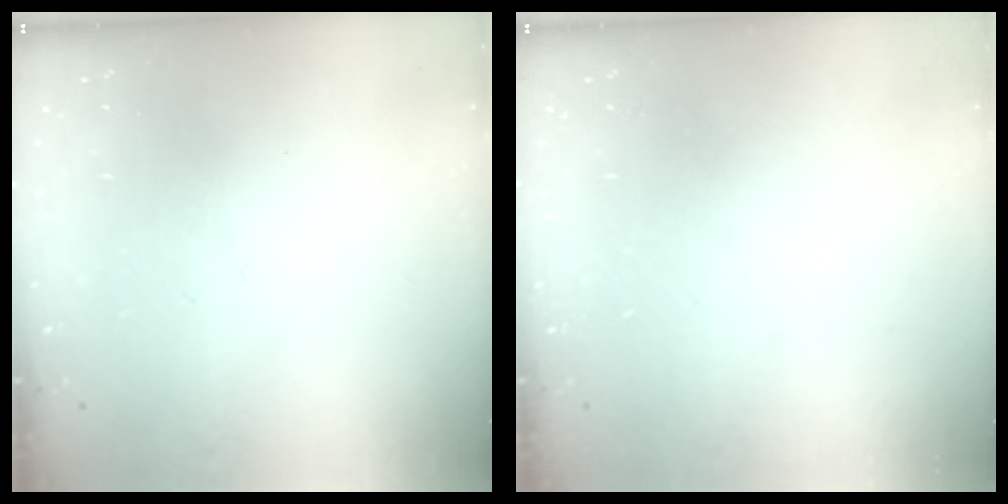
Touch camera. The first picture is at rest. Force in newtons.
{"total": 0.0}